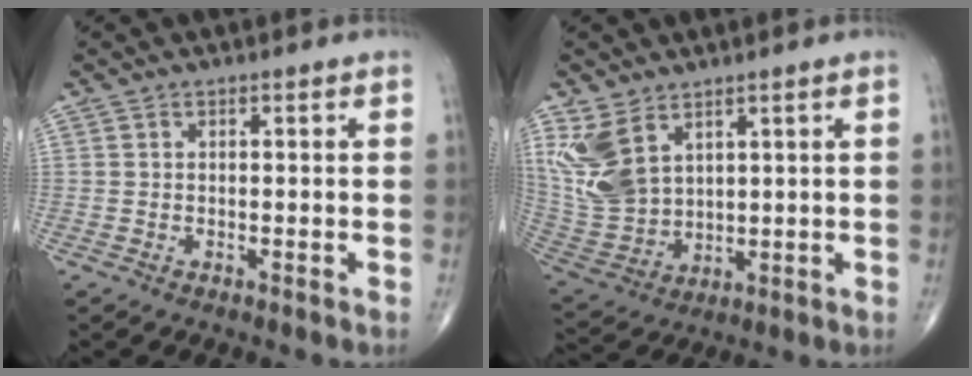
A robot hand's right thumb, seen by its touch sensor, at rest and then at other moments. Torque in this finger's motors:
{"motor_torque": [0.09, 0.28, 0.81, 0.79, 0.10]}